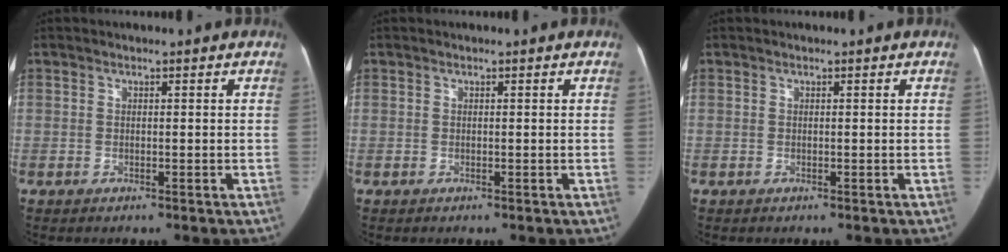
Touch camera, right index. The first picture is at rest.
{"total": 0.0}
{"total": 0.0}